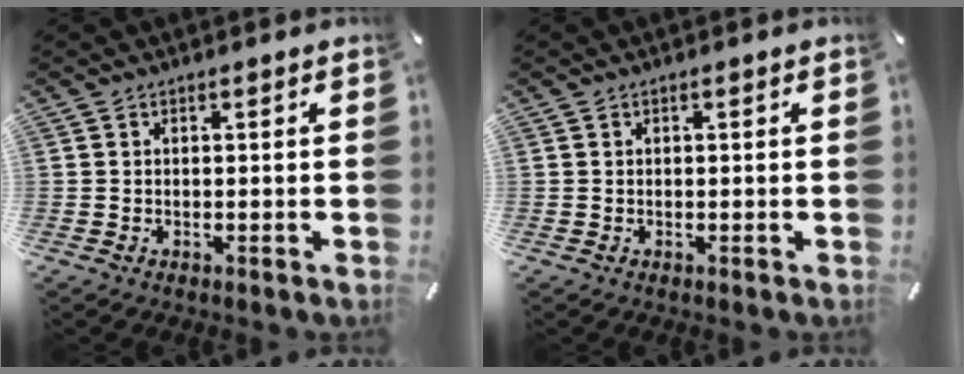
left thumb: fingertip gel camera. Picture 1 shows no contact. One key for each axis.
{"total": 0.0}